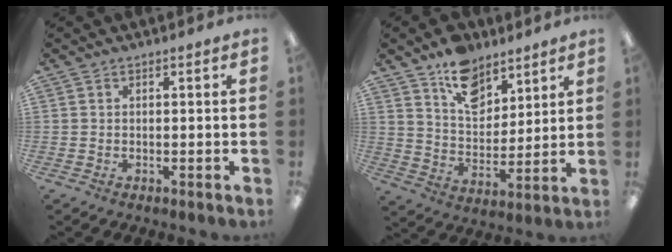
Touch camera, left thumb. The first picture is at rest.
{"total": 12.6, "force": [8.9, 7.5, 4.8], "torque": [-0.063, -0.054, 0.163]}